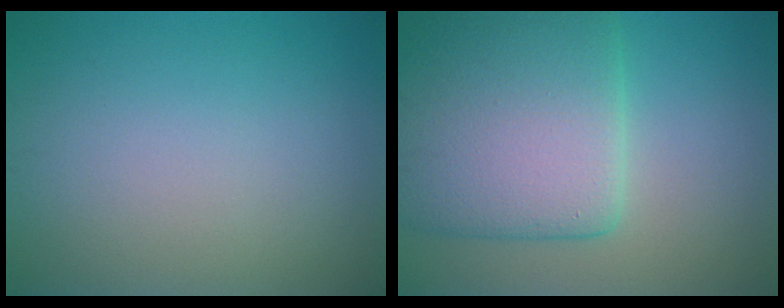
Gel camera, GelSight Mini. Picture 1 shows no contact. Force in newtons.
{"total": 10.7, "press": 10.7, "slide": 0.5}